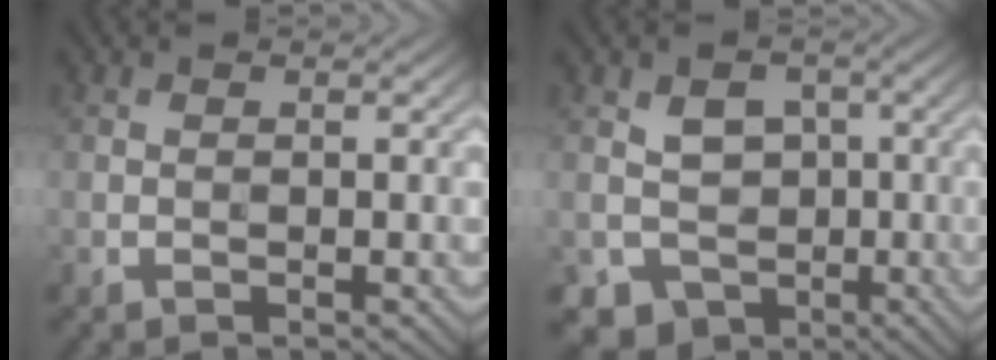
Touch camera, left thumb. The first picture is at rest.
{"total": 6.2, "force": [-1.5, 5.4, 2.8], "torque": [-0.049, -0.008, -0.031]}